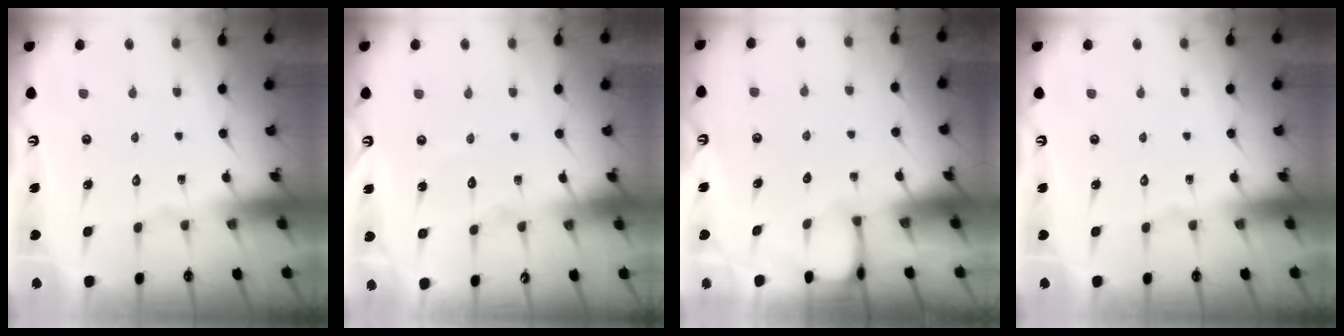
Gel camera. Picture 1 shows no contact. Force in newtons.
{"total": 5.2, "press": 5.1, "slide": 0.5}
{"total": 2.0, "press": 2.0, "slide": 0.2}
{"total": 0.0}